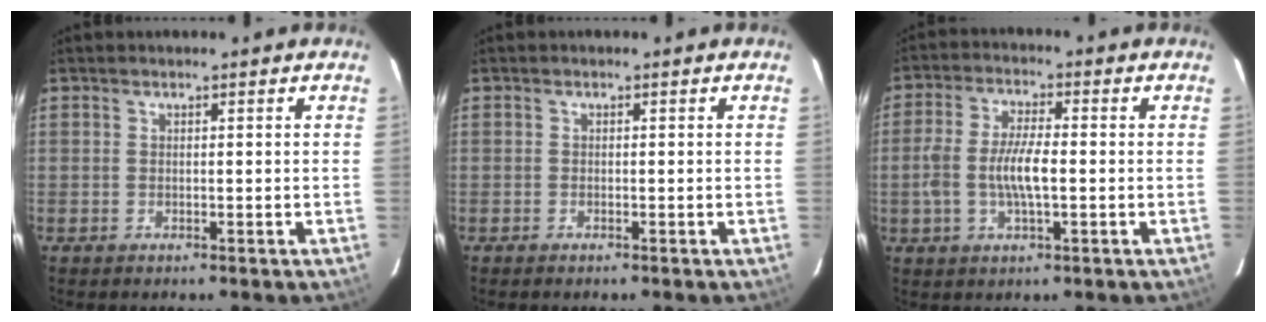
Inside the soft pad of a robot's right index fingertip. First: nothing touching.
{"total": 0.6, "force": [-0.5, 0.2, 0.2], "torque": [-0.005, -0.001, -0.010]}
{"total": 7.6, "force": [-1.2, 2.4, 7.1], "torque": [-0.144, 0.003, -0.024]}